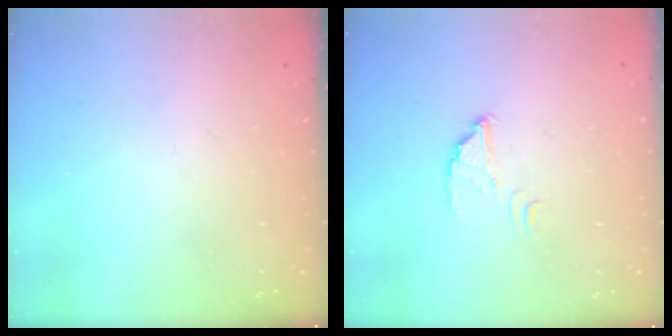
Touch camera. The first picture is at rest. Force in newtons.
{"total": 3.7, "press": 3.7, "slide": 0.3}